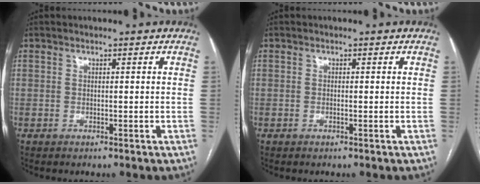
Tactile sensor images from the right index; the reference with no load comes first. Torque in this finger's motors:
{"motor_torque": [-0.11, 0.03, -0.03, 0.00]}